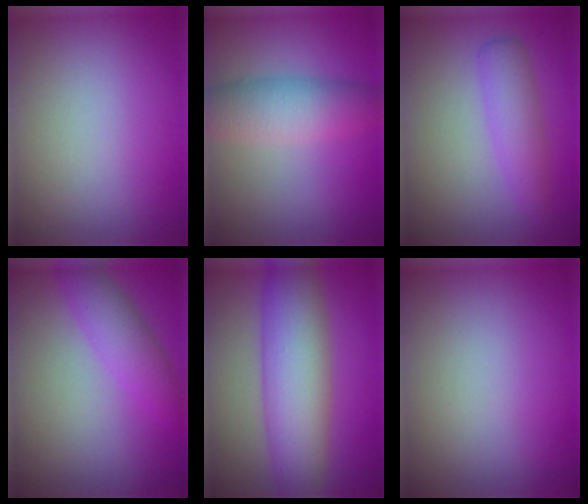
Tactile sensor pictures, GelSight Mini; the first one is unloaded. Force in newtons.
{"total": 5.2, "press": 5.2, "slide": 0.1}
{"total": 2.9, "press": 2.9, "slide": 0.1}
{"total": 3.5, "press": 3.5, "slide": 0.2}
{"total": 7.9, "press": 7.9, "slide": 0.1}
{"total": 0.0}